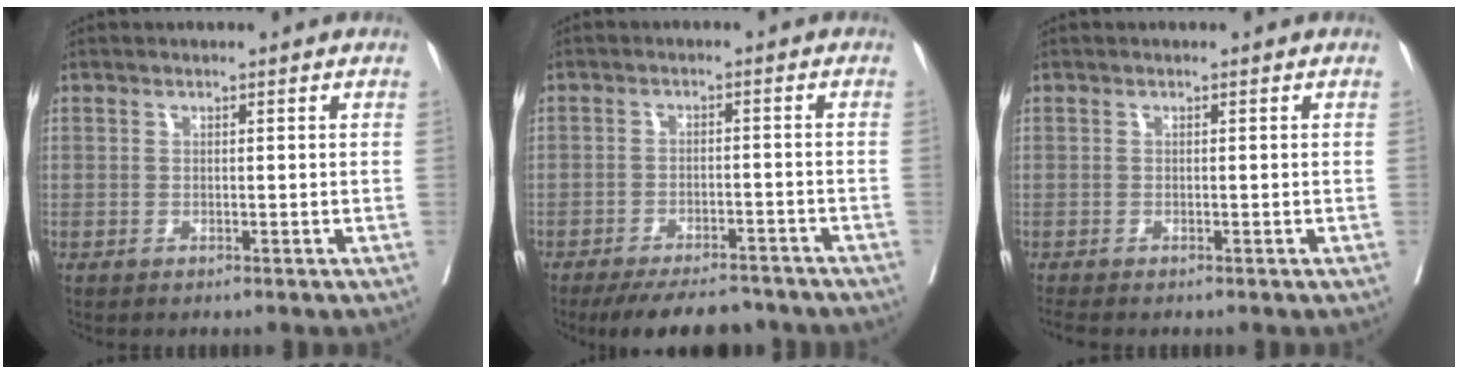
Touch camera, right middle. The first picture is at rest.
{"total": 9.4, "force": [-8.3, 3.1, 3.2], "torque": [-0.036, 0.000, -0.115]}
{"total": 0.8, "force": [-0.8, -0.2, 0.1], "torque": [-0.009, -0.004, -0.017]}